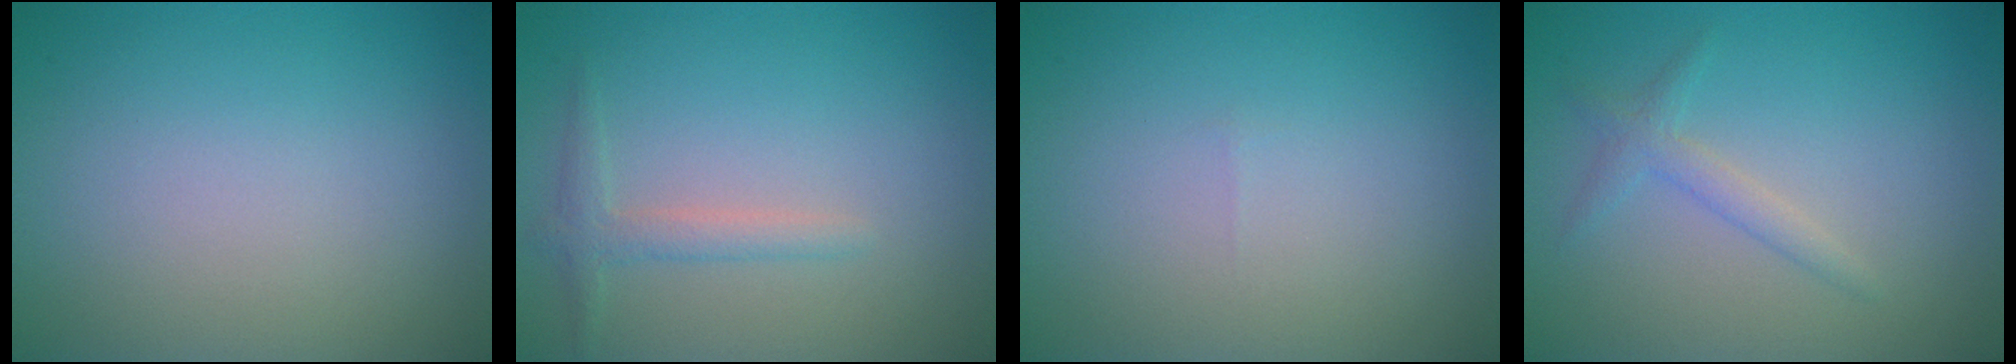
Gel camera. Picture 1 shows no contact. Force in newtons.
{"total": 1.8, "press": 1.7, "slide": 0.1}
{"total": 0.0}
{"total": 1.6, "press": 1.6, "slide": 0.0}